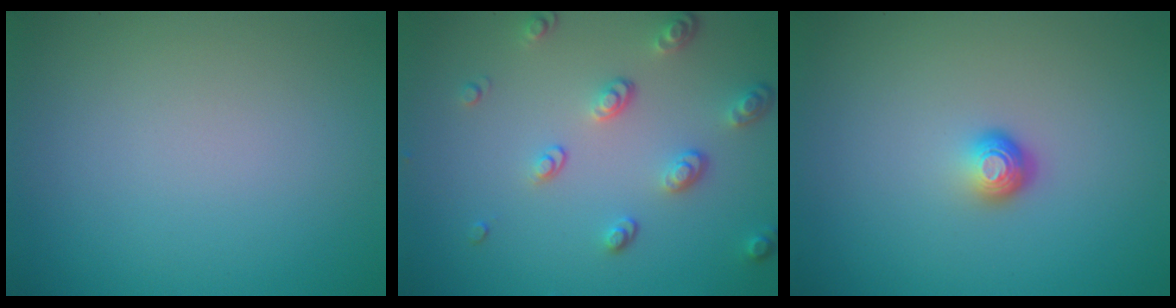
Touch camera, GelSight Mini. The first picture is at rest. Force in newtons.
{"total": 3.3, "press": 2.7, "slide": 2.0}
{"total": 1.7, "press": 1.1, "slide": 1.3}